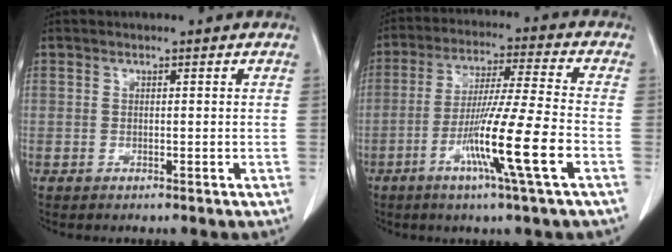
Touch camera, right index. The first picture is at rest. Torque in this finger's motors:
{"motor_torque": [1.74, -0.41, 0.81, 0.21]}